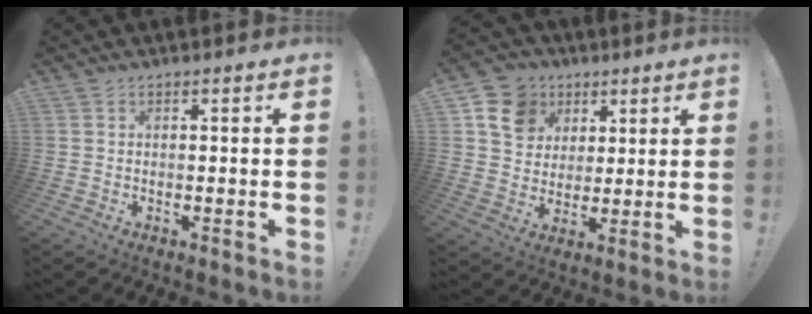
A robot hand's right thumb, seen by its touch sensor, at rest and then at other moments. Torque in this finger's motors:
{"motor_torque": [0.04, 0.10, 0.44, 0.28, 0.01]}